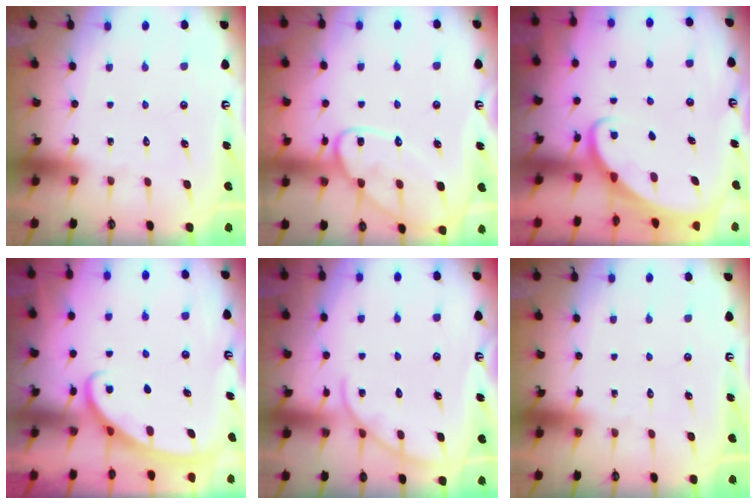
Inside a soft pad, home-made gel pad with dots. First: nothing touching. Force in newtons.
{"total": 12.9, "press": 12.9, "slide": 1.0}
{"total": 2.3, "press": 2.3, "slide": 0.3}
{"total": 2.6, "press": 2.6, "slide": 0.4}
{"total": 3.4, "press": 3.4, "slide": 0.3}
{"total": 0.0}